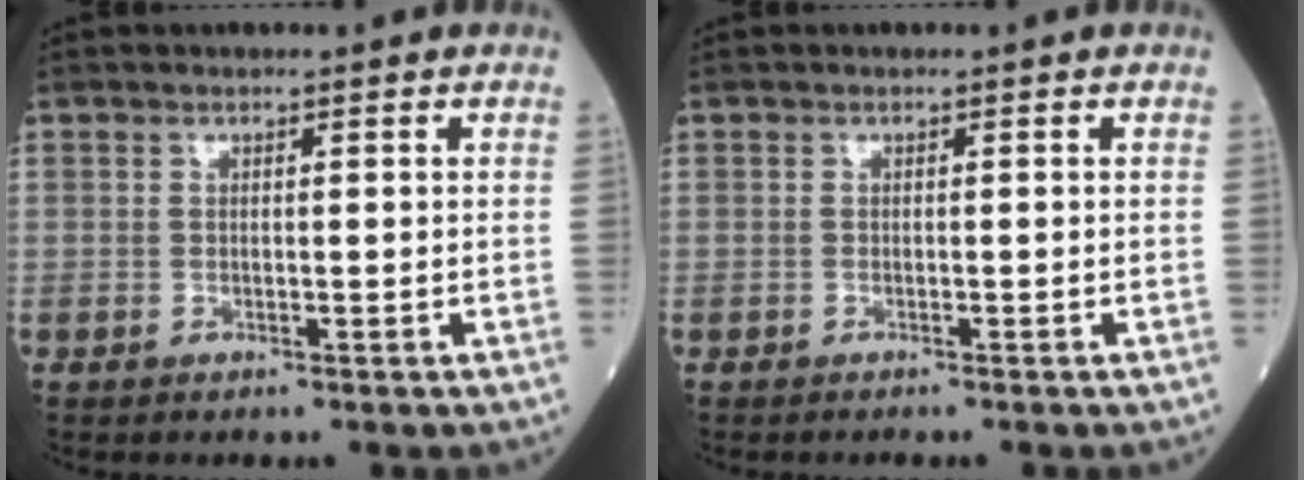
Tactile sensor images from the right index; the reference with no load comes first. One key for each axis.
{"total": 0.9, "fx": -0.8, "fy": -0.1, "fz": 0.3, "tx": -0.006, "ty": 0.000, "tz": -0.013}